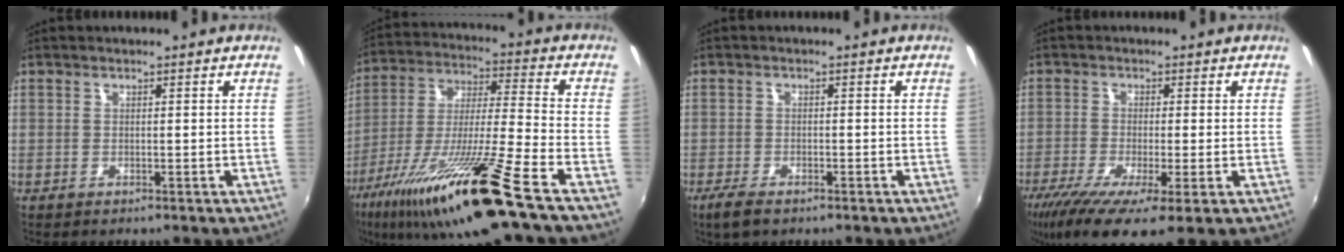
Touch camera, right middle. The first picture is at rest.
{"total": 20.9, "force": [-13.3, -0.7, 16.0], "torque": [-0.301, -0.047, -0.238]}
{"total": 4.1, "force": [-2.9, 1.3, 2.6], "torque": [-0.065, -0.012, -0.052]}
{"total": 10.6, "force": [-5.6, 1.8, 8.8], "torque": [-0.187, -0.043, -0.100]}